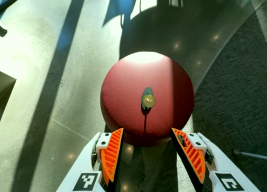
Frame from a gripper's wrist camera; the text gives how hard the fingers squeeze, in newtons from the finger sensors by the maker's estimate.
{"total": 0.0}